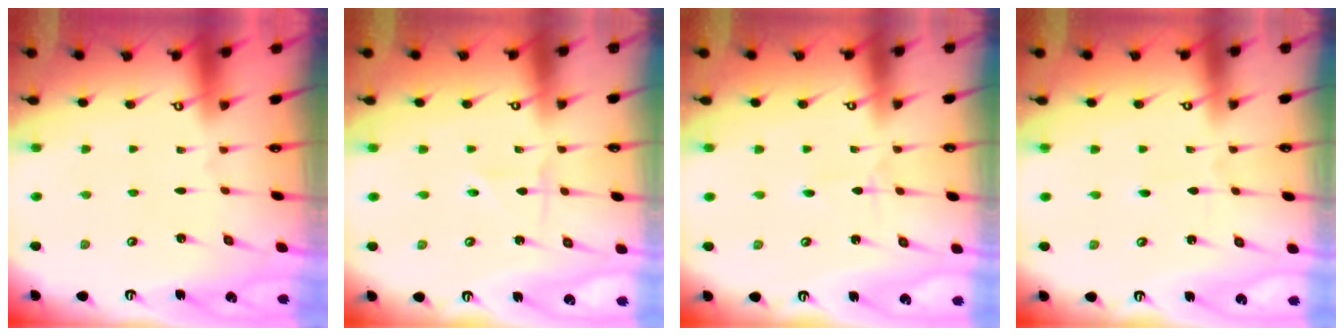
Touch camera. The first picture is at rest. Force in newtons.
{"total": 2.4, "press": 2.2, "slide": 1.0}
{"total": 1.1, "press": 1.0, "slide": 0.1}
{"total": 1.8, "press": 1.8, "slide": 0.2}